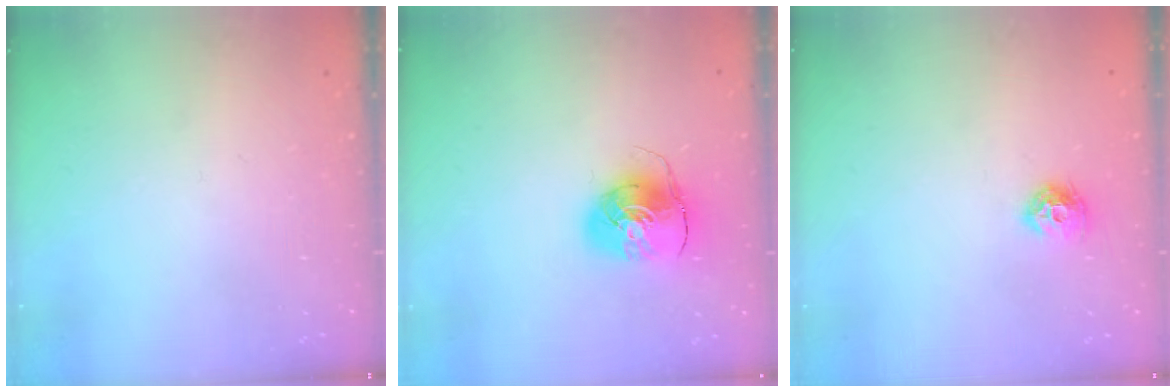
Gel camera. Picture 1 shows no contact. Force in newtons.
{"total": 8.0, "press": 8.0, "slide": 1.1}
{"total": 7.2, "press": 7.1, "slide": 0.4}